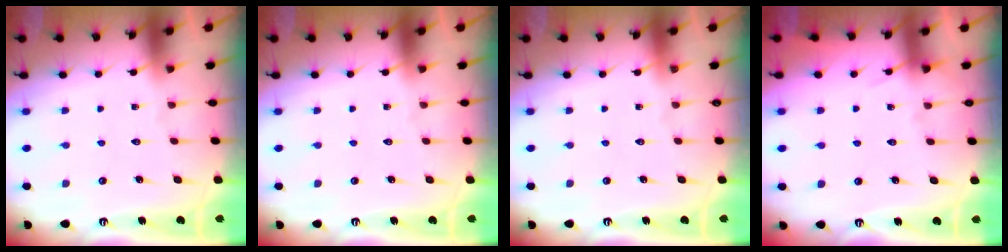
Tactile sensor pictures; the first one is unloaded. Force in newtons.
{"total": 0.0}
{"total": 0.0}
{"total": 4.4, "press": 4.3, "slide": 0.7}